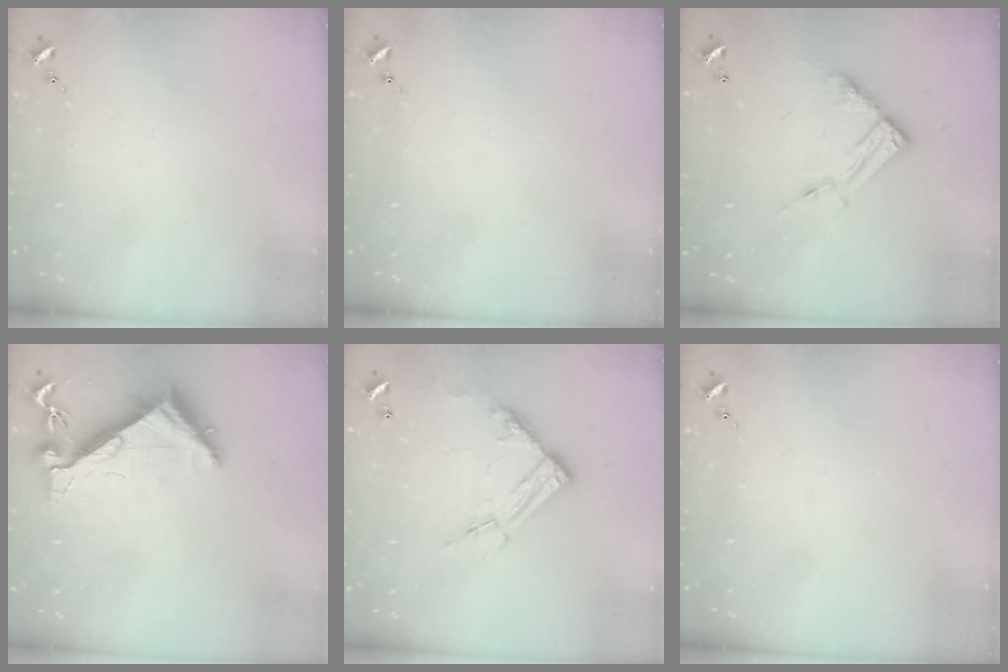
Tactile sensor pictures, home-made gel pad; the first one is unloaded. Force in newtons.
{"total": 0.0}
{"total": 11.2, "press": 11.2, "slide": 0.9}
{"total": 6.4, "press": 6.4, "slide": 0.5}
{"total": 13.1, "press": 13.0, "slide": 1.2}
{"total": 0.0}